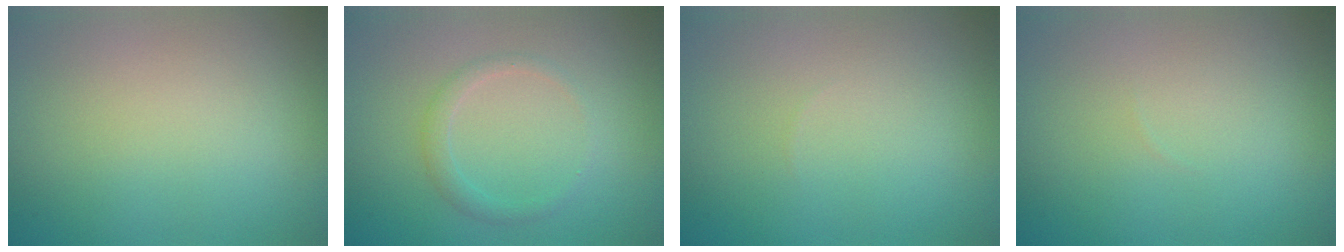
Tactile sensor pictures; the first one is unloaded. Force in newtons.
{"total": 1.5, "press": 1.4, "slide": 0.0}
{"total": 0.0}
{"total": 0.0}